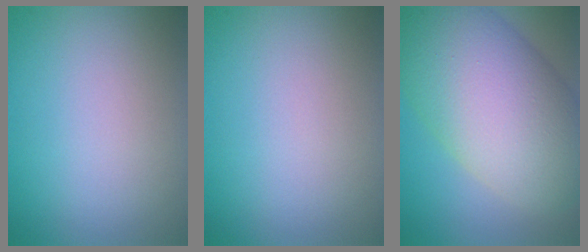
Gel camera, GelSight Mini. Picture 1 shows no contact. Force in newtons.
{"total": 0.0}
{"total": 13.4, "press": 13.4, "slide": 0.5}